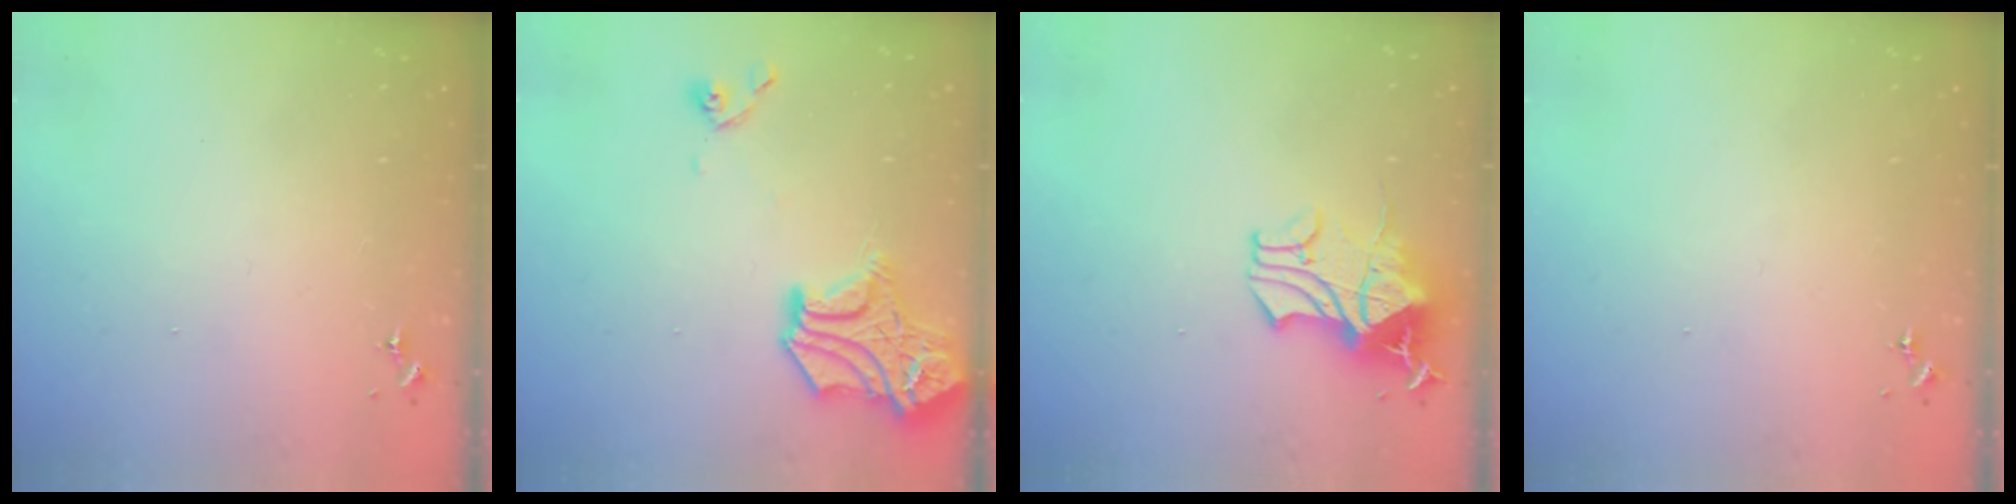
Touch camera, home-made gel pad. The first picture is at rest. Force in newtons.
{"total": 17.1, "press": 17.0, "slide": 1.5}
{"total": 18.0, "press": 18.0, "slide": 0.2}
{"total": 0.0}